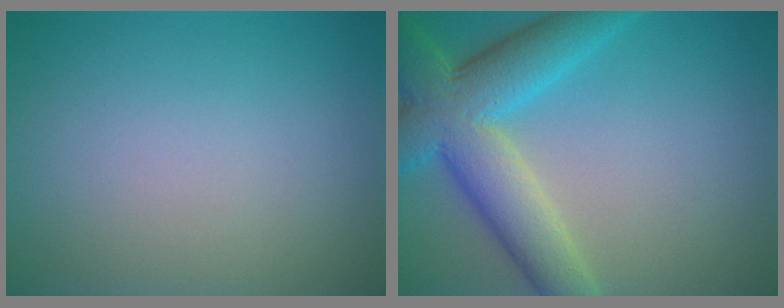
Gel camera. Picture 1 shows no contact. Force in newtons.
{"total": 8.6, "press": 8.5, "slide": 0.5}